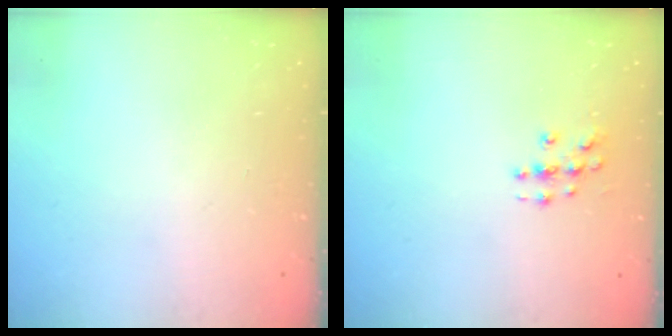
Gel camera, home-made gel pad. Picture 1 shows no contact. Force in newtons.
{"total": 3.4, "press": 3.4, "slide": 0.2}